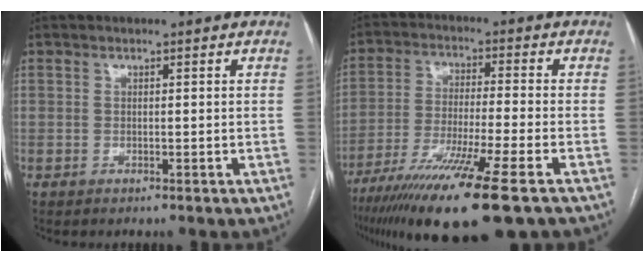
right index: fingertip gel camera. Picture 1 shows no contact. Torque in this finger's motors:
{"motor_torque": [2.14, 0.00, 1.05, 0.21]}